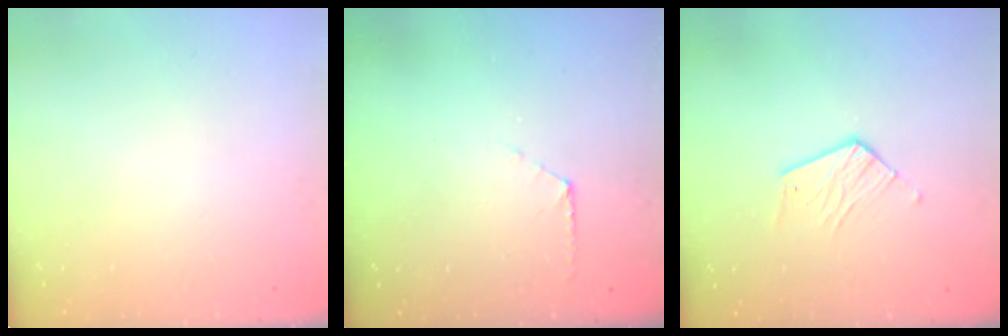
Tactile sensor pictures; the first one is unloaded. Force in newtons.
{"total": 3.9, "press": 3.9, "slide": 0.4}
{"total": 6.9, "press": 6.9, "slide": 0.2}